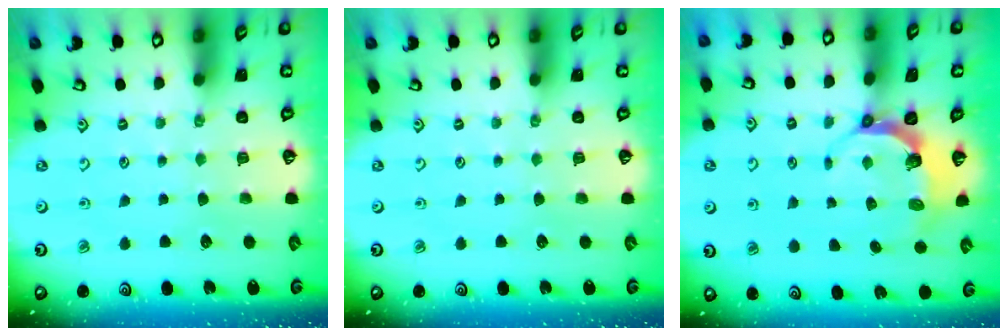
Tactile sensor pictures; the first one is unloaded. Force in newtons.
{"total": 0.0}
{"total": 5.8, "press": 4.7, "slide": 3.4}